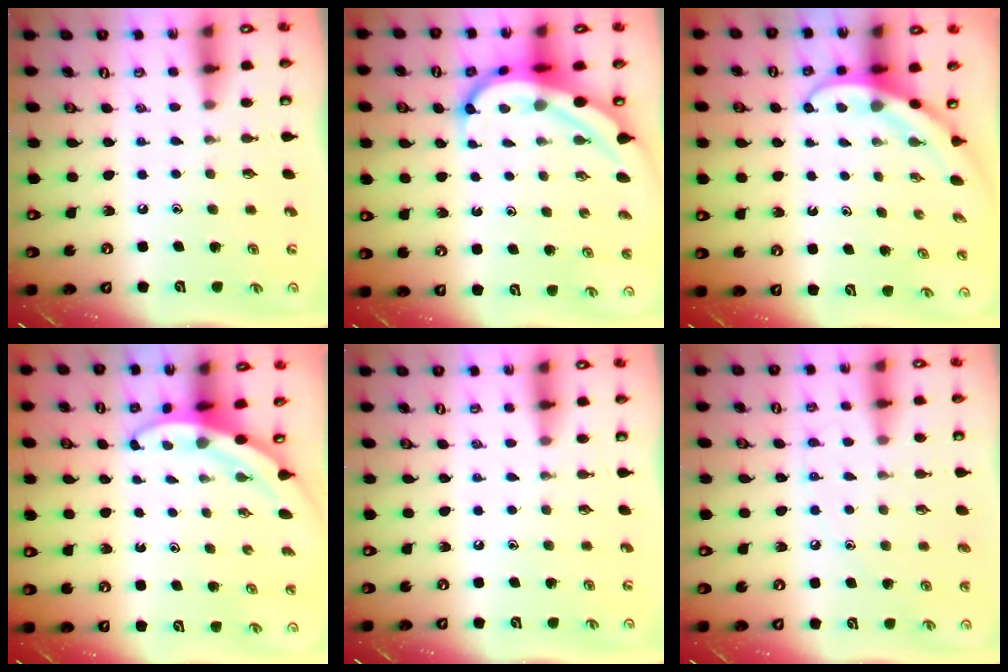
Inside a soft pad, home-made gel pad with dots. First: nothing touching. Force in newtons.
{"total": 8.0, "press": 7.9, "slide": 1.0}
{"total": 3.8, "press": 3.8, "slide": 0.3}
{"total": 3.6, "press": 3.6, "slide": 0.2}
{"total": 0.0}
{"total": 5.1, "press": 5.1, "slide": 0.4}